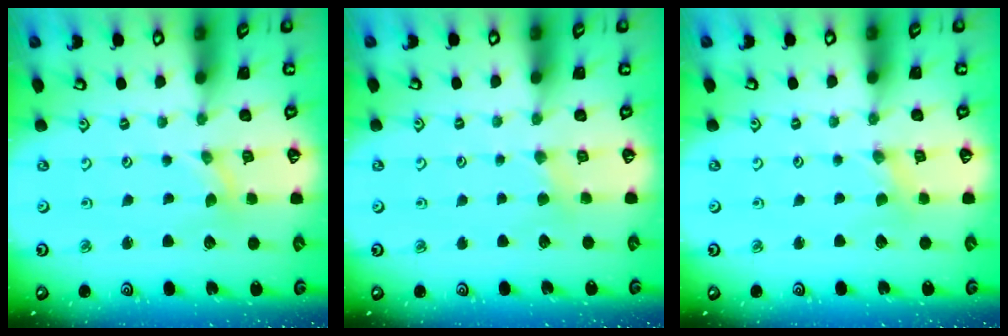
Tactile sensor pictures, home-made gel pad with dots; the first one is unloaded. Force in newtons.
{"total": 2.1, "press": 2.1, "slide": 0.3}
{"total": 0.0}